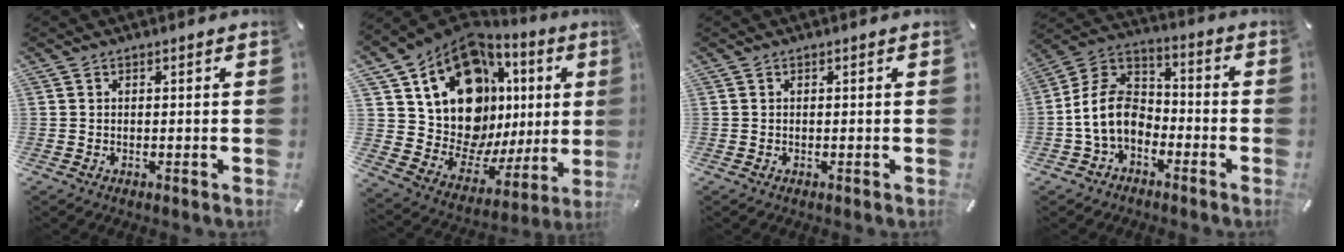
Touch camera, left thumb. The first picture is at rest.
{"total": 18.5, "force": [8.0, 12.7, 10.8], "torque": [-0.183, -0.078, 0.151]}
{"total": 0.0}
{"total": 11.4, "force": [-4.4, 8.1, 6.6], "torque": [-0.160, 0.018, -0.088]}